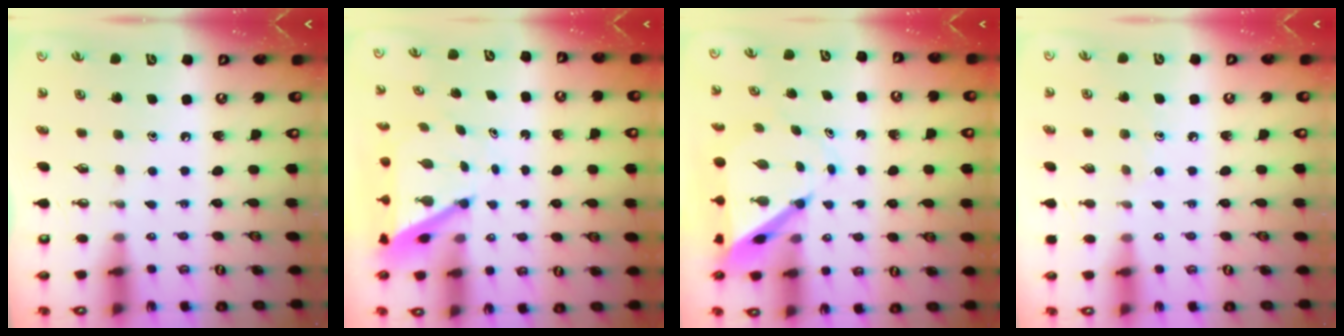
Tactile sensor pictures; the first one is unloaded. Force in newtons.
{"total": 5.1, "press": 5.1, "slide": 0.4}
{"total": 7.0, "press": 7.0, "slide": 0.5}
{"total": 6.1, "press": 6.1, "slide": 0.7}